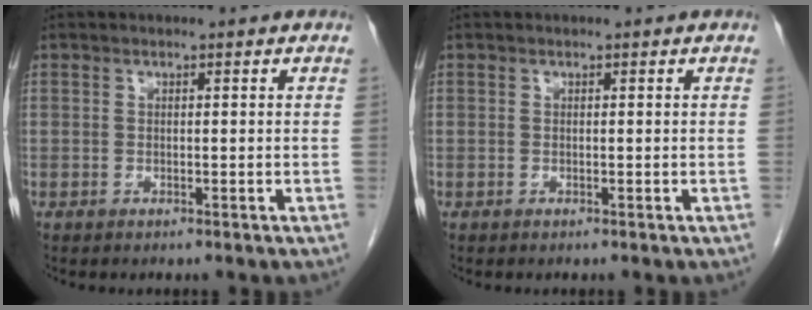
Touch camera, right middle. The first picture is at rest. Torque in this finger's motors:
{"motor_torque": [0.00, 0.00, -0.02, -0.01]}